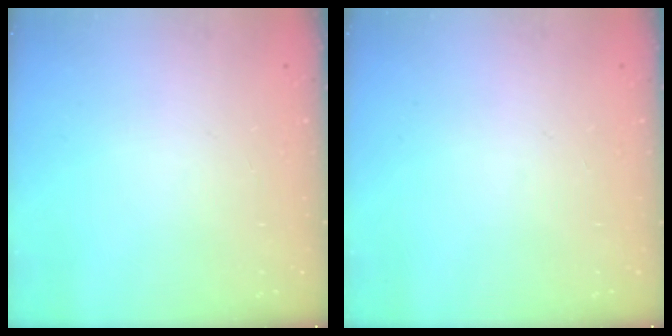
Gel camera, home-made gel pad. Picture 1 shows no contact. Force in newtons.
{"total": 0.0}